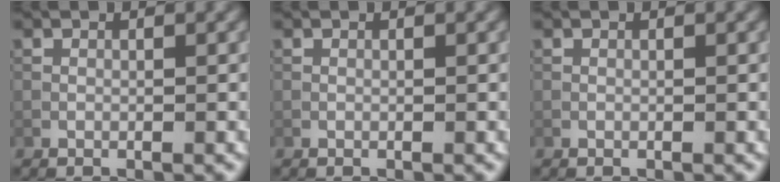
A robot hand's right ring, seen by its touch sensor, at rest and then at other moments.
{"total": 0.0}
{"total": 0.0}